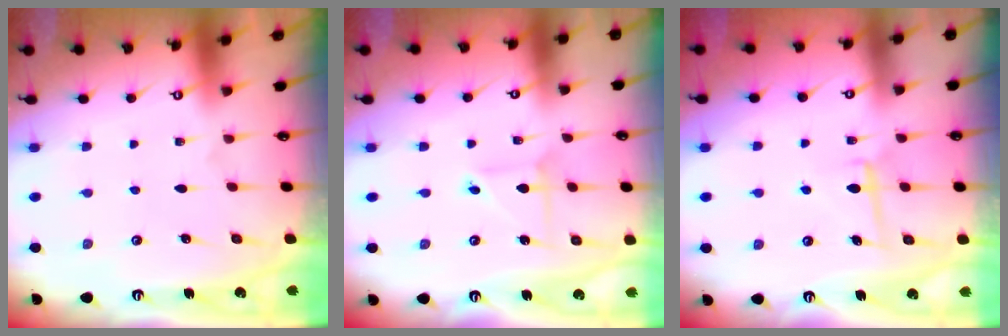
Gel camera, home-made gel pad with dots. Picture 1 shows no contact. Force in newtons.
{"total": 4.6, "press": 4.6, "slide": 0.2}
{"total": 6.6, "press": 6.5, "slide": 1.0}